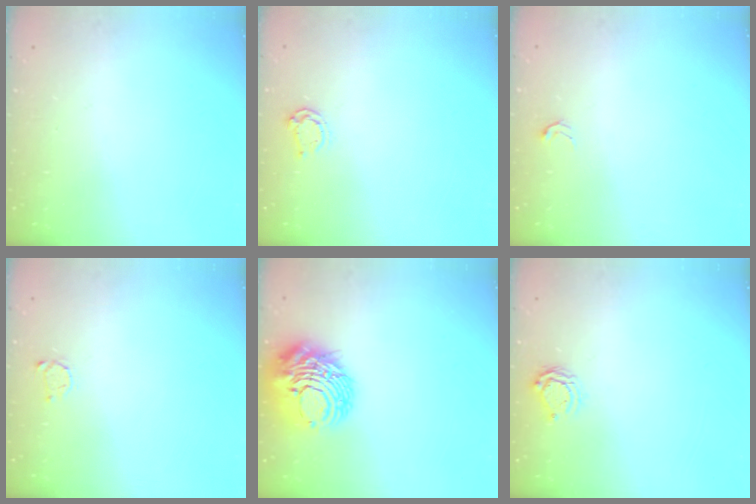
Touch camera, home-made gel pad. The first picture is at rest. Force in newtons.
{"total": 4.3, "press": 4.2, "slide": 0.6}
{"total": 2.5, "press": 2.5, "slide": 0.5}
{"total": 2.6, "press": 2.5, "slide": 0.4}
{"total": 14.0, "press": 14.0, "slide": 1.3}
{"total": 6.1, "press": 6.1, "slide": 0.3}